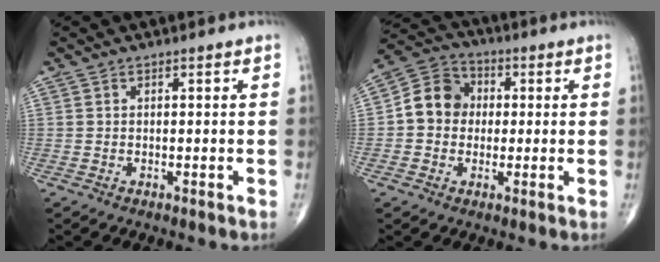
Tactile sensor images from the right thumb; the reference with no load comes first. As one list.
[{"total": 9.1, "force": [0.2, 7.9, 4.4], "torque": [-0.057, 0.026, -0.010]}]